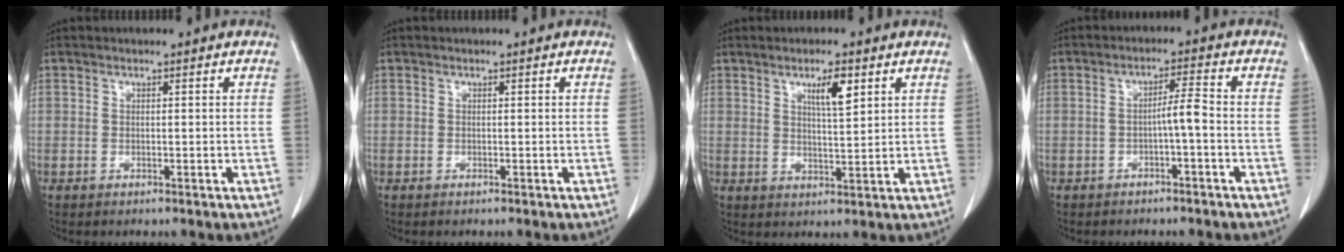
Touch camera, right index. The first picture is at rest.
{"total": 0.0}
{"total": 4.9, "force": [2.5, 0.8, 4.1], "torque": [-0.073, -0.001, 0.044]}
{"total": 3.4, "force": [-1.2, 0.0, 3.2], "torque": [-0.051, 0.009, -0.019]}